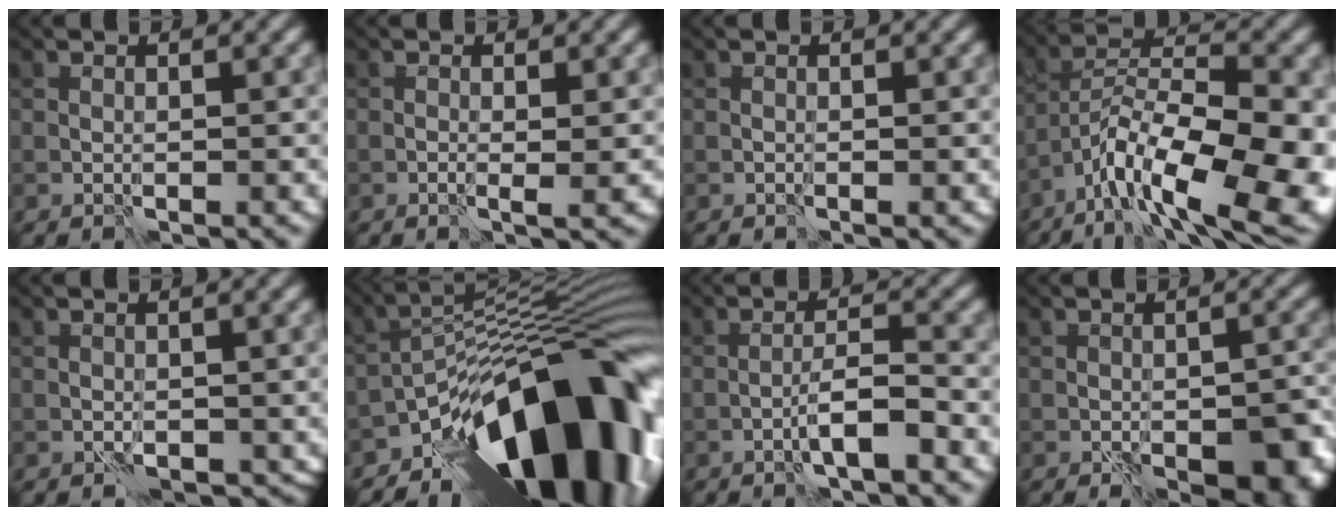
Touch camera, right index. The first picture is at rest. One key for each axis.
{"total": 1.2, "fx": -0.1, "fy": 0.1, "fz": 1.2, "tx": -0.022, "ty": -0.002, "tz": -0.005}
{"total": 0.0}
{"total": 11.9, "fx": -5.8, "fy": 4.7, "fz": 9.3, "tx": -0.156, "ty": 0.001, "tz": -0.100}
{"total": 2.5, "fx": -1.0, "fy": 1.6, "fz": 1.6, "tx": -0.017, "ty": -0.006, "tz": -0.009}
{"total": 15.4, "fx": -8.8, "fy": 6.3, "fz": 10.9, "tx": -0.125, "ty": 0.017, "tz": -0.155}
{"total": 2.7, "fx": -1.4, "fy": 0.3, "fz": 2.3, "tx": -0.039, "ty": 0.013, "tz": -0.030}
{"total": 6.7, "fx": -2.8, "fy": 3.2, "fz": 5.2, "tx": -0.059, "ty": -0.006, "tz": -0.027}